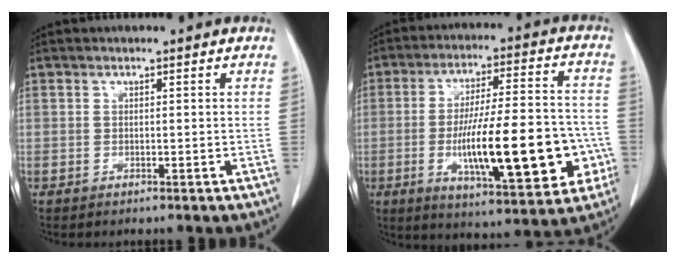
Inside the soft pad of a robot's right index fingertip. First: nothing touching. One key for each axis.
{"total": 20.4, "fx": -4.7, "fy": 4.5, "fz": 19.3, "tx": -0.290, "ty": 0.009, "tz": -0.060}